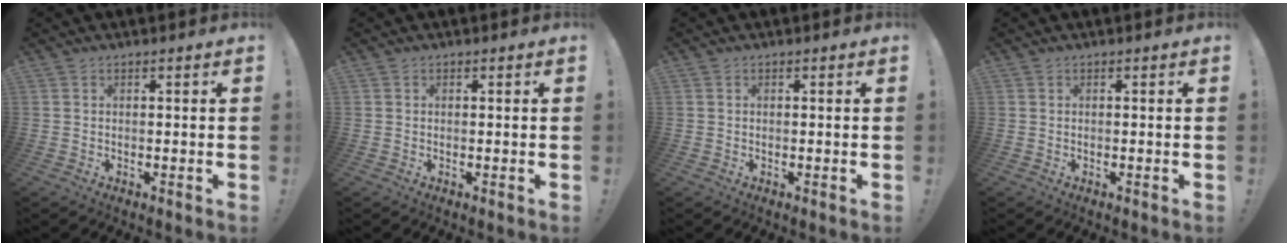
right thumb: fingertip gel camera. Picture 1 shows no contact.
{"total": 0.0}
{"total": 0.0}
{"total": 0.0}